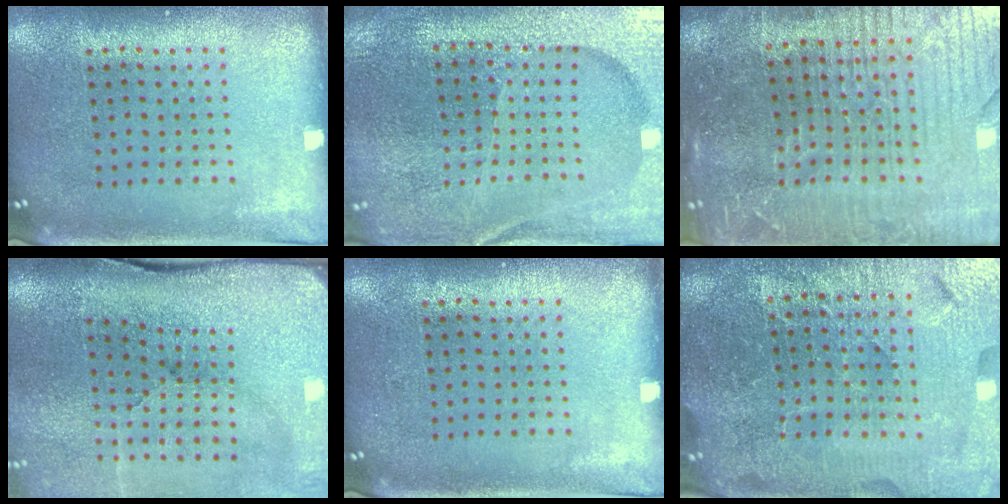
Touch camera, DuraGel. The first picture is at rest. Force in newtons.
{"total": 4.0, "press": 3.9, "slide": 1.0}
{"total": 5.8, "press": 5.3, "slide": 2.5}
{"total": 5.3, "press": 4.2, "slide": 3.2}
{"total": 0.0}
{"total": 5.7, "press": 5.1, "slide": 2.5}